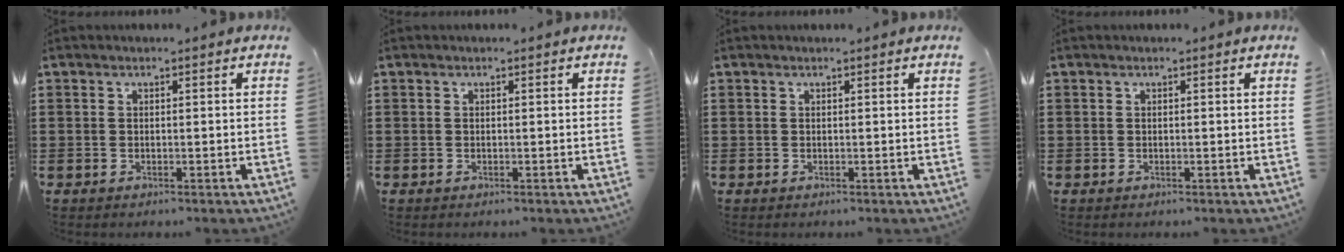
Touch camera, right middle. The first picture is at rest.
{"total": 0.0}
{"total": 0.0}
{"total": 0.0}